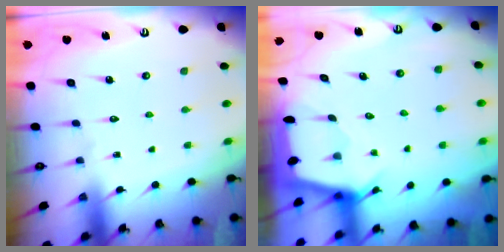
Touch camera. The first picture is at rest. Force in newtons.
{"total": 2.3, "press": 2.3, "slide": 0.3}